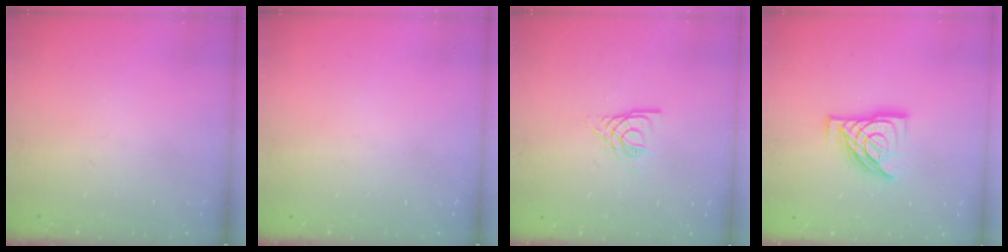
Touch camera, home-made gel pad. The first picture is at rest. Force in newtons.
{"total": 0.0}
{"total": 3.3, "press": 3.2, "slide": 0.4}
{"total": 13.2, "press": 13.2, "slide": 1.1}